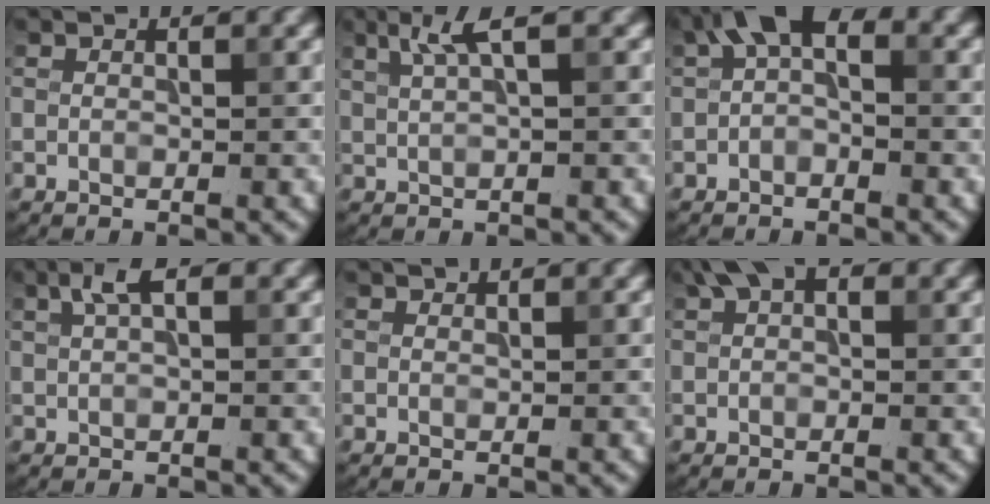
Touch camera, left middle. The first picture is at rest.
{"total": 3.1, "force": [1.7, 0.6, 2.5], "torque": [-0.041, 0.004, 0.033]}
{"total": 3.8, "force": [0.3, 2.1, 3.1], "torque": [-0.050, 0.018, -0.009]}
{"total": 2.4, "force": [1.2, 0.8, 1.9], "torque": [-0.037, 0.006, 0.022]}
{"total": 0.6, "force": [0.6, 0.0, 0.0], "torque": [0.002, -0.002, 0.011]}
{"total": 3.2, "force": [1.8, 1.7, 2.1], "torque": [-0.030, 0.009, 0.025]}